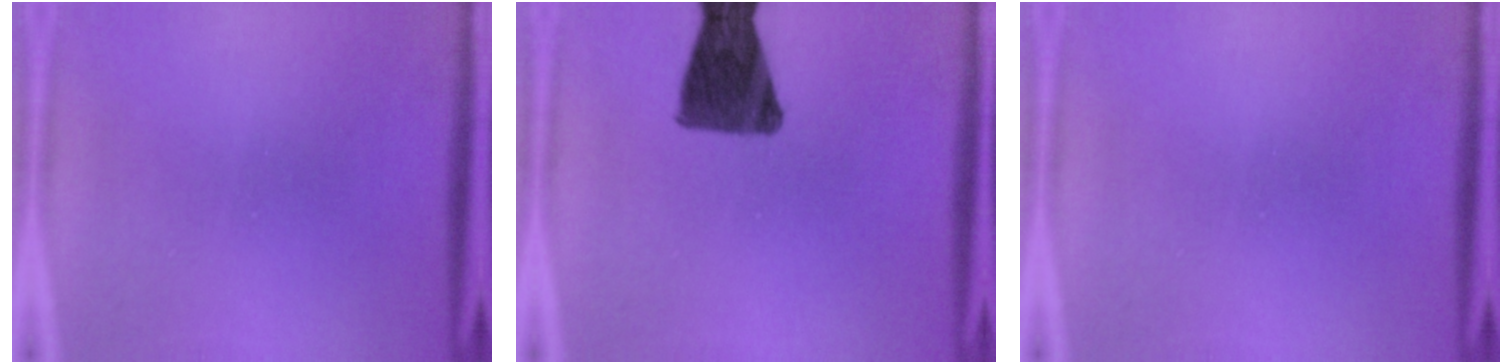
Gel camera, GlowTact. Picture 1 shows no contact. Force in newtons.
{"total": 11.6}
{"total": 0.0}